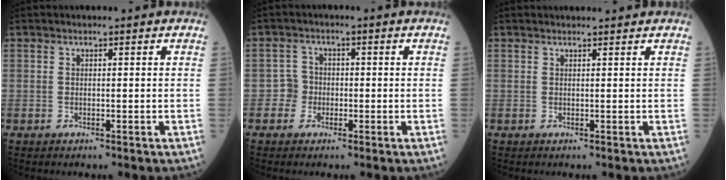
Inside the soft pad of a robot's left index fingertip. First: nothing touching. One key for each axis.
{"total": 2.6, "fx": -1.0, "fy": 2.4, "fz": 0.2, "tx": 0.001, "ty": 0.011, "tz": -0.025}
{"total": 3.1, "fx": 3.0, "fy": 0.2, "fz": 0.7, "tx": -0.009, "ty": 0.020, "tz": 0.038}